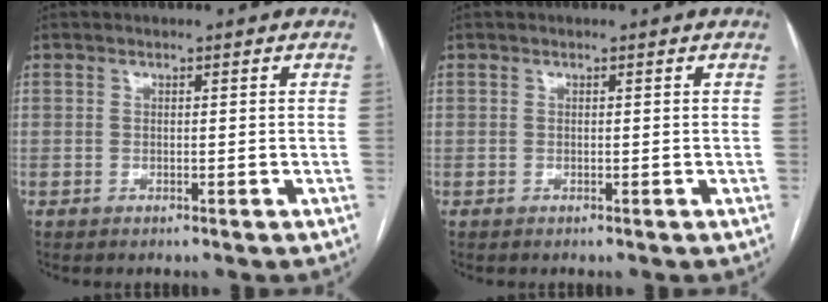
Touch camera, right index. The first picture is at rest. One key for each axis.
{"total": 0.0}